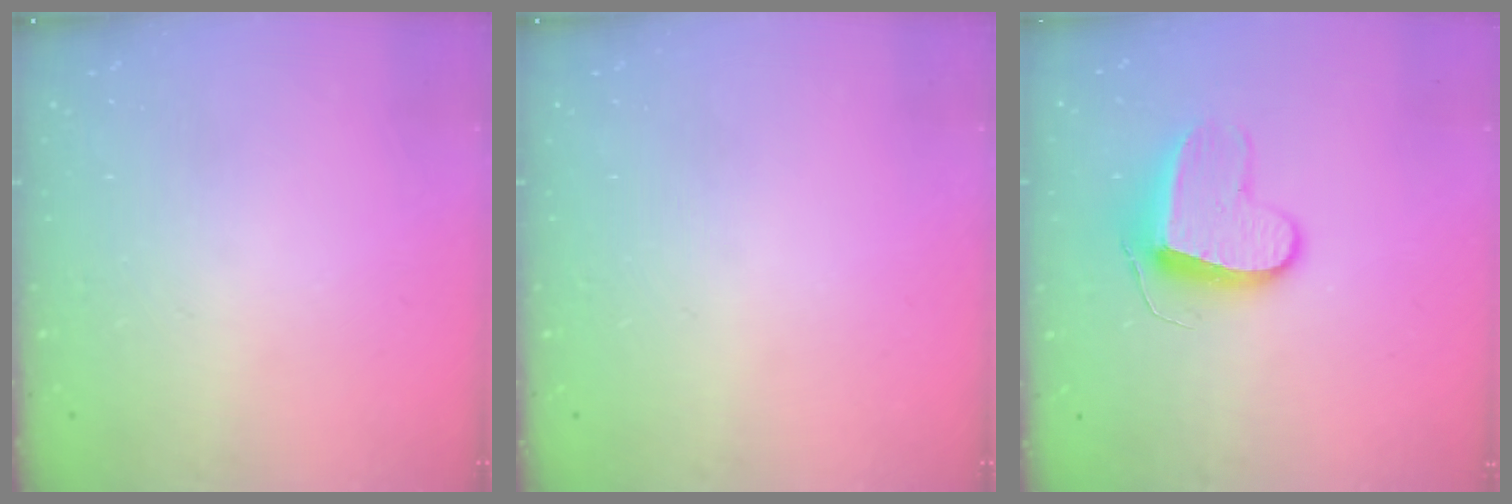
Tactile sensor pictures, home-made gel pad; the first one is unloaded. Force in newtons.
{"total": 0.0}
{"total": 10.0, "press": 10.0, "slide": 0.6}